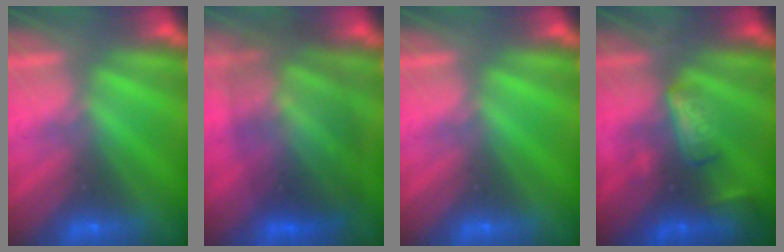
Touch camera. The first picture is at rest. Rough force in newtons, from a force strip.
{"total": 10.6}
{"total": 0.0}
{"total": 2.7}